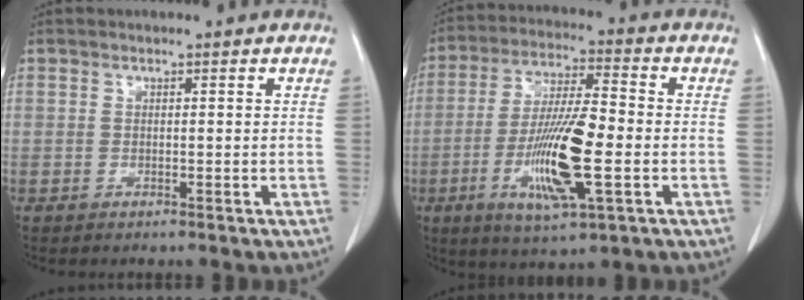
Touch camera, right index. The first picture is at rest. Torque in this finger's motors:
{"motor_torque": [2.07, -0.07, 0.41, 0.21]}